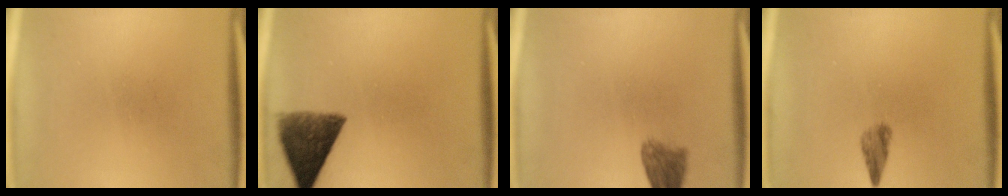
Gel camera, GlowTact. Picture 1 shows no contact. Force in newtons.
{"total": 9.3}
{"total": 4.1}
{"total": 2.2}